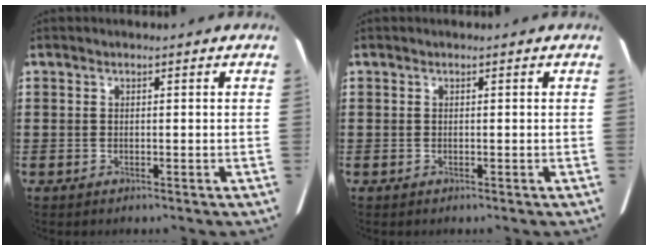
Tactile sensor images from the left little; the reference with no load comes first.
{"total": 0.0}